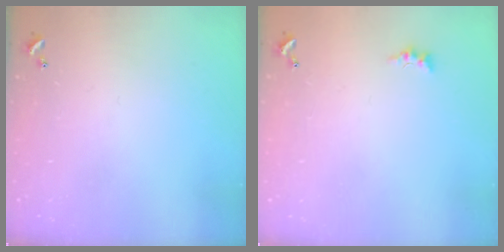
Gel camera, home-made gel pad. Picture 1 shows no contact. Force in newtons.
{"total": 0.0}